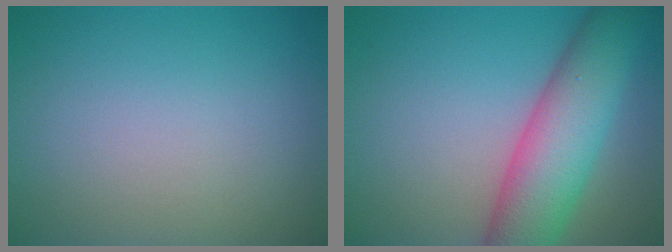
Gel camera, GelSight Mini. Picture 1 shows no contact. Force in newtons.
{"total": 8.7, "press": 8.7, "slide": 0.4}